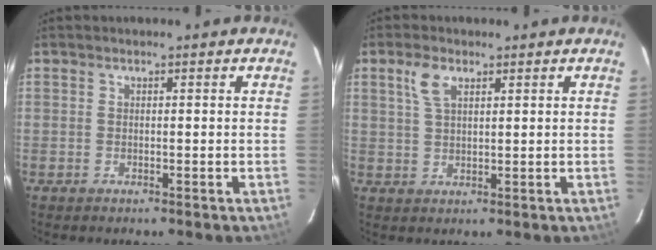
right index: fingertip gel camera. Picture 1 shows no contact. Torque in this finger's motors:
{"motor_torque": [0.18, 0.00, 0.21, 0.05]}